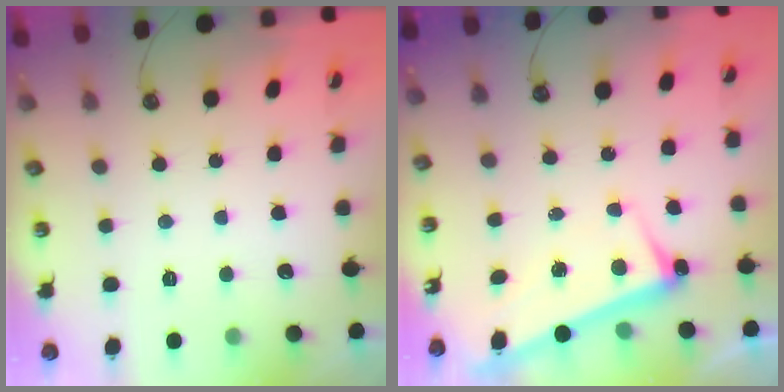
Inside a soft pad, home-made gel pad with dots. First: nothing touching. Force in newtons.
{"total": 3.4, "press": 3.2, "slide": 1.0}